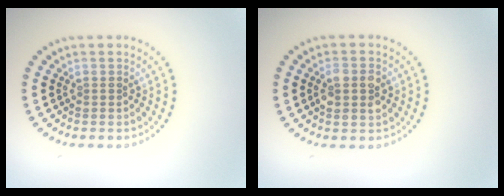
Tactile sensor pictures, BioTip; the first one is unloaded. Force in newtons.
{"total": 2.6, "press": 2.6, "slide": 0.3}